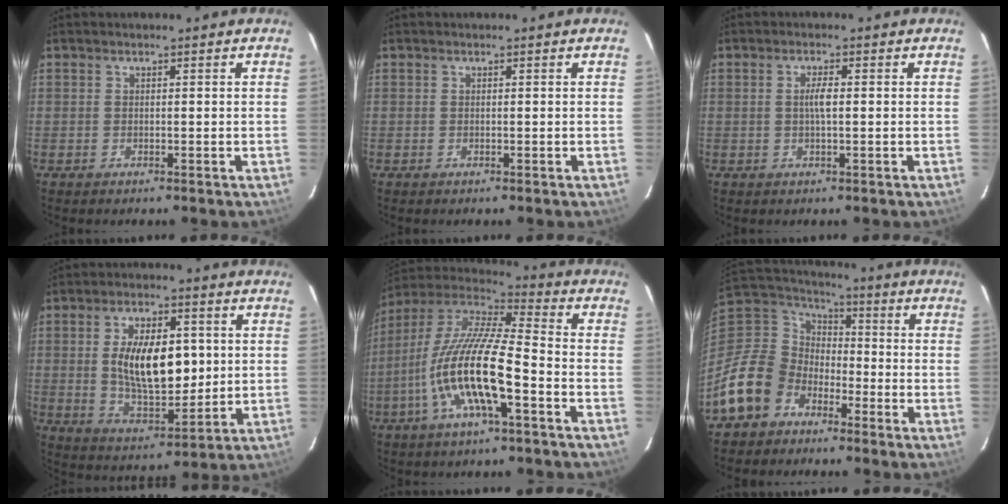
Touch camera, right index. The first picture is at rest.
{"total": 0.0}
{"total": 2.2, "force": [0.0, 0.3, 2.2], "torque": [-0.043, 0.002, 0.000]}
{"total": 14.4, "force": [1.6, 6.9, 12.5], "torque": [-0.220, -0.001, 0.036]}
{"total": 17.4, "force": [-6.1, 3.6, 15.9], "torque": [-0.301, -0.019, -0.123]}
{"total": 15.0, "force": [-9.1, 10.9, 4.7], "torque": [-0.134, 0.027, -0.170]}